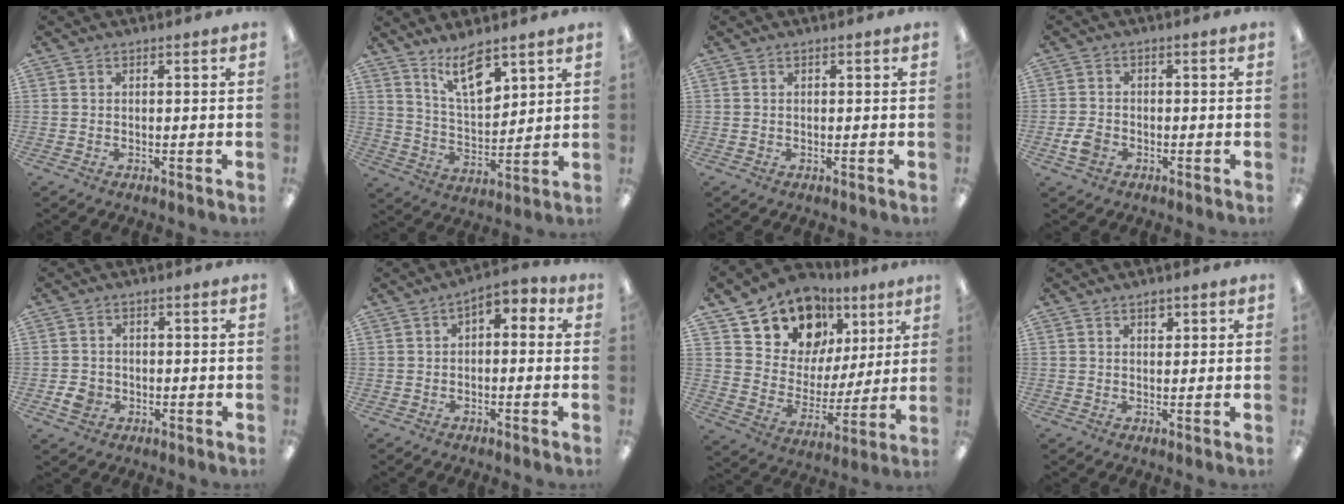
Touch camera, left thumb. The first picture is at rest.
{"total": 11.1, "force": [7.8, 3.9, 6.8], "torque": [-0.110, -0.044, 0.136]}
{"total": 0.0}
{"total": 3.9, "force": [-1.6, 2.8, 2.3], "torque": [-0.048, 0.005, -0.030]}
{"total": 3.7, "force": [-1.1, 3.1, 1.6], "torque": [-0.022, -0.001, -0.021]}
{"total": 3.5, "force": [-0.2, 2.3, 2.6], "torque": [-0.032, 0.002, -0.010]}
{"total": 14.6, "force": [10.2, 9.4, 4.4], "torque": [-0.085, -0.069, 0.190]}
{"total": 2.0, "force": [1.3, 1.0, 1.0], "torque": [0.003, -0.008, 0.018]}